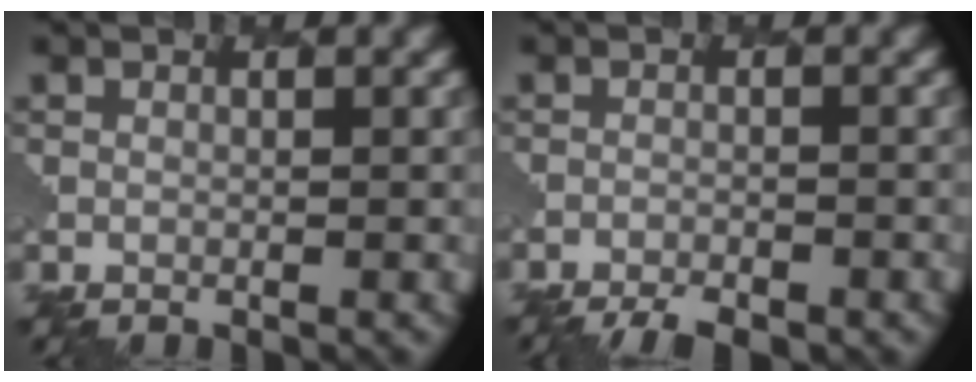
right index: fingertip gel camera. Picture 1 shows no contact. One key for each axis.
{"total": 4.0, "fx": -3.7, "fy": 0.9, "fz": 1.2, "tx": -0.026, "ty": -0.008, "tz": -0.057}